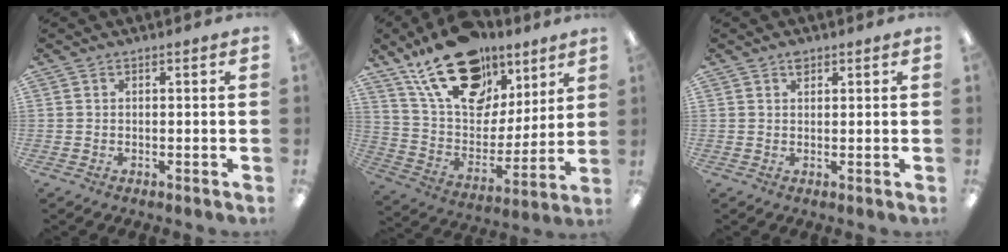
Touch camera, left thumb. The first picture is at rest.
{"total": 22.3, "force": [14.3, 12.6, 11.6], "torque": [-0.196, -0.072, 0.258]}
{"total": 1.8, "force": [1.3, 1.1, 0.8], "torque": [0.000, -0.006, 0.020]}